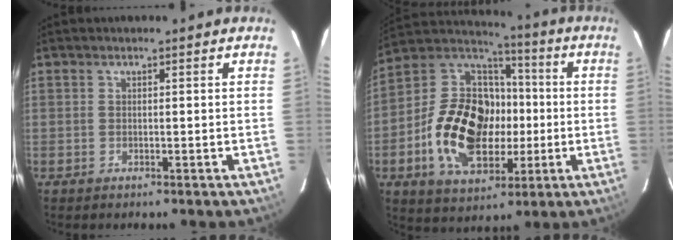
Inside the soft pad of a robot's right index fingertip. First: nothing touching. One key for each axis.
{"total": 22.2, "fx": -3.5, "fy": 15.3, "fz": 15.6, "tx": -0.322, "ty": 0.037, "tz": -0.048}